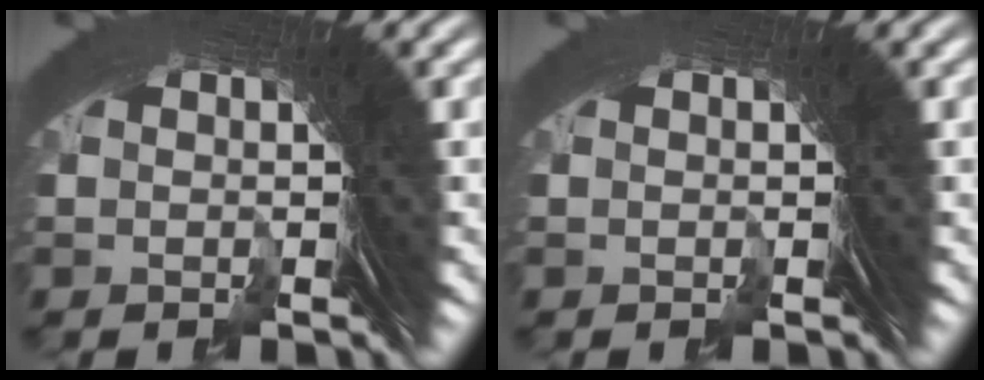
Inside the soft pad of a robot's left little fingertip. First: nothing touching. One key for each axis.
{"total": 0.0}